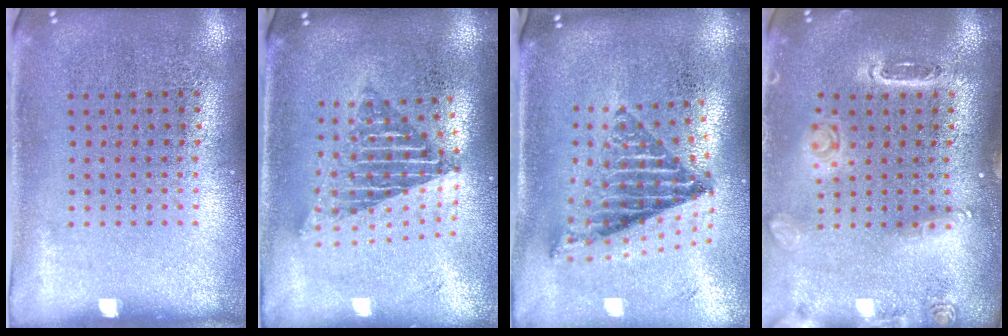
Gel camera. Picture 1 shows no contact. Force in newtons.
{"total": 1.8, "press": 1.5, "slide": 1.1}
{"total": 1.7, "press": 1.4, "slide": 1.0}
{"total": 1.5, "press": 1.5, "slide": 0.1}